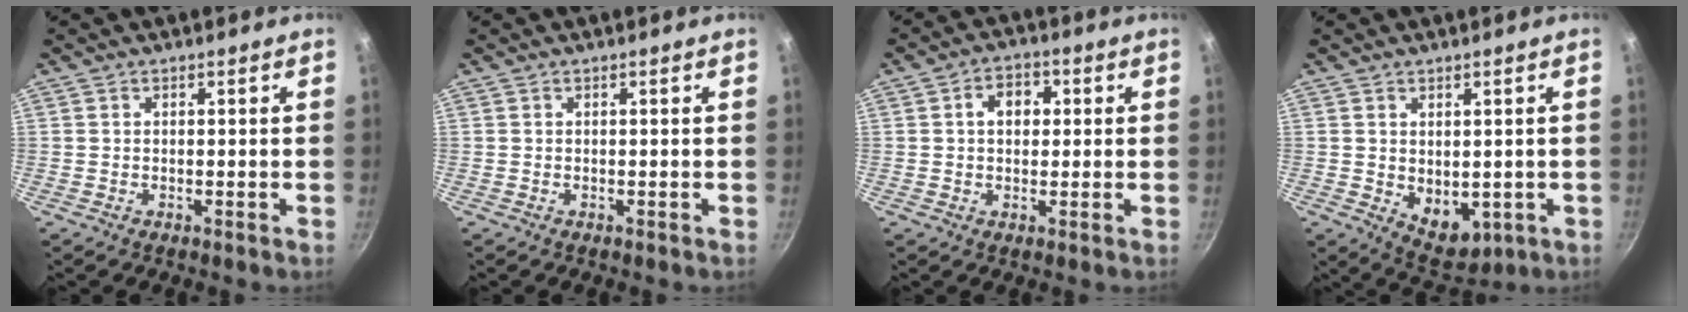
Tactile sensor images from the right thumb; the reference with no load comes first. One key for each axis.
{"total": 0.0}
{"total": 5.8, "fx": 1.0, "fy": 4.2, "fz": 3.8, "tx": -0.033, "ty": 0.011, "tz": 0.010}
{"total": 7.1, "fx": -0.1, "fy": 4.8, "fz": 5.2, "tx": -0.050, "ty": -0.016, "tz": 0.018}